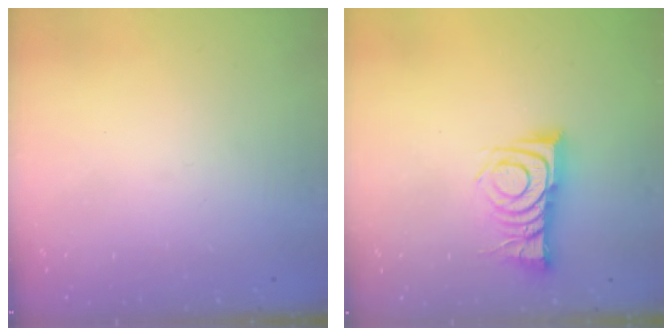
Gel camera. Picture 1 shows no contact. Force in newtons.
{"total": 11.2, "press": 11.2, "slide": 0.5}